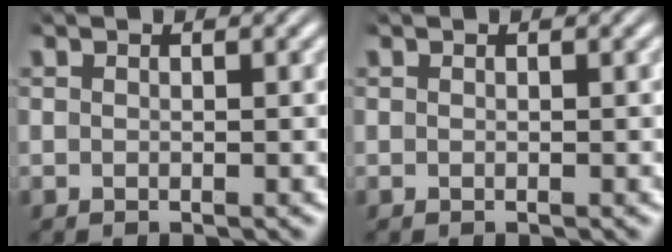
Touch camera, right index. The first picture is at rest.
{"total": 0.0}